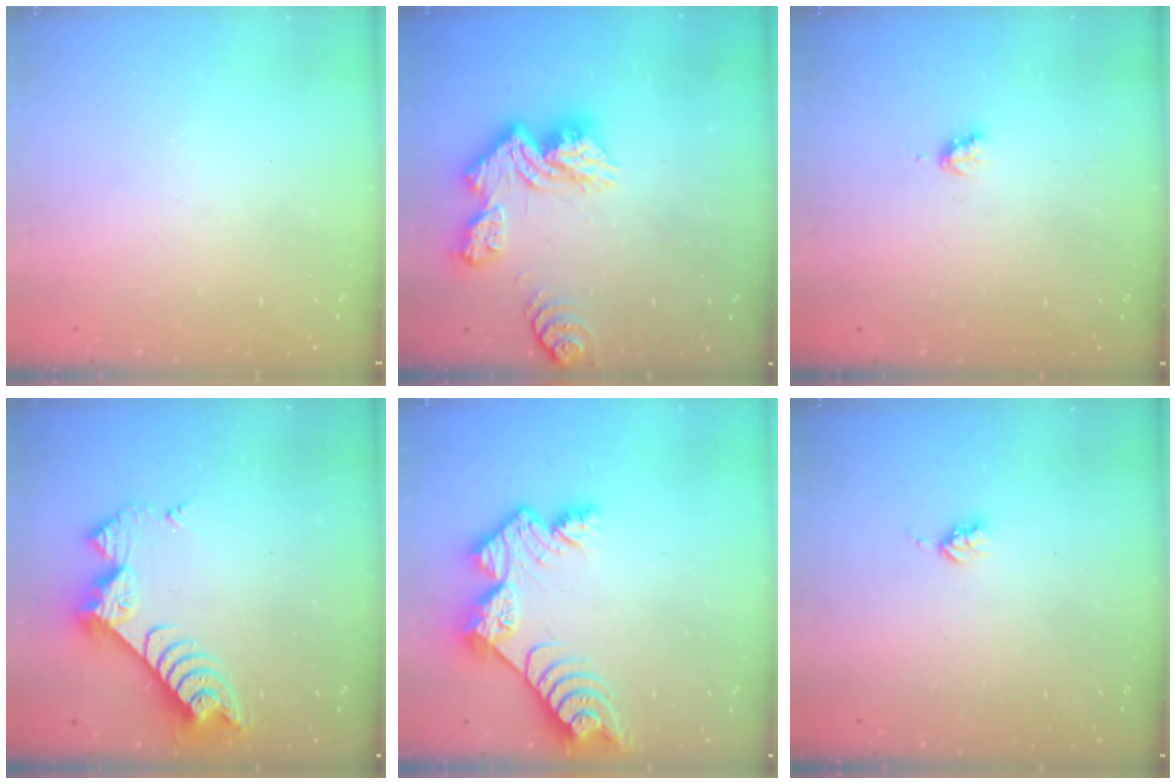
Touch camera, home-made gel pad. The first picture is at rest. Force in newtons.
{"total": 13.2, "press": 13.2, "slide": 1.2}
{"total": 2.8, "press": 2.8, "slide": 0.3}
{"total": 9.4, "press": 9.4, "slide": 0.7}
{"total": 11.0, "press": 11.0, "slide": 0.9}
{"total": 2.7, "press": 2.6, "slide": 0.5}